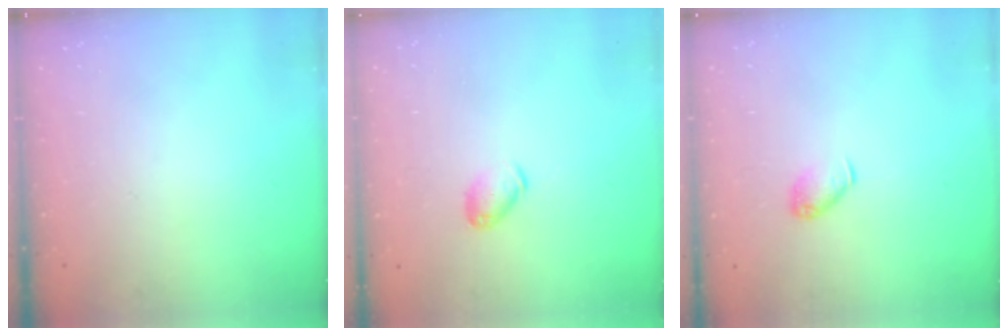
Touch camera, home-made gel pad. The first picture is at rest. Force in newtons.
{"total": 6.9, "press": 6.8, "slide": 1.2}
{"total": 5.2, "press": 5.1, "slide": 1.0}